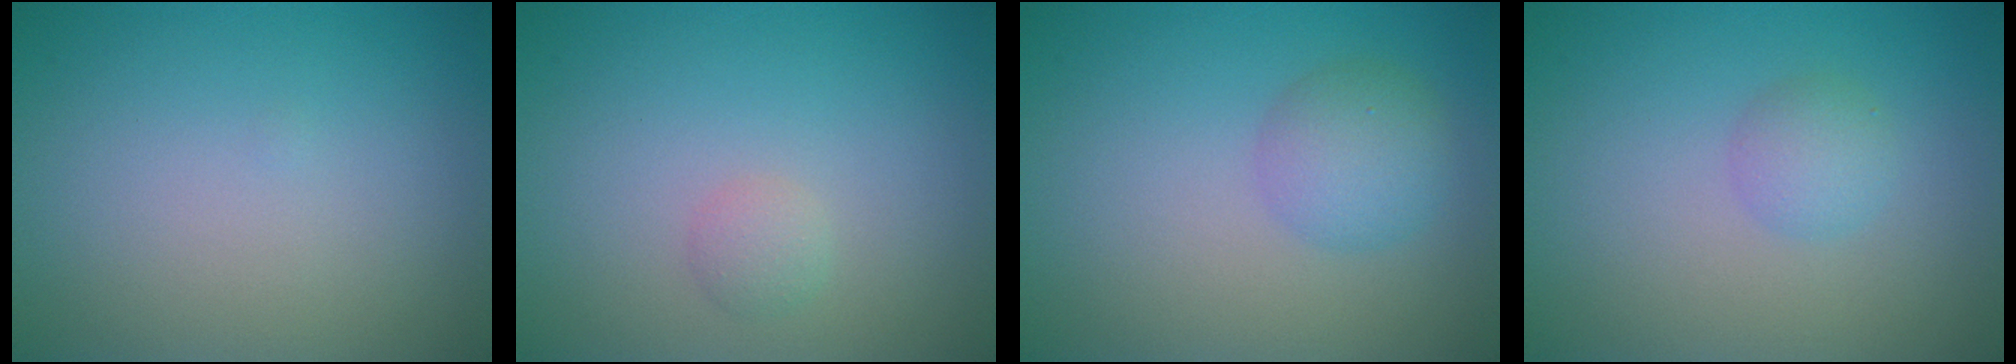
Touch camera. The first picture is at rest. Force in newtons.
{"total": 1.0, "press": 1.0, "slide": 0.0}
{"total": 2.9, "press": 2.9, "slide": 0.1}
{"total": 1.7, "press": 1.7, "slide": 0.0}